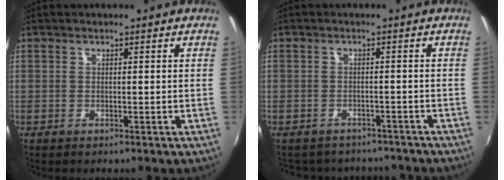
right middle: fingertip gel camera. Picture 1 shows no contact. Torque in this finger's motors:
{"motor_torque": [0.06, -0.18, 0.01, 0.01]}